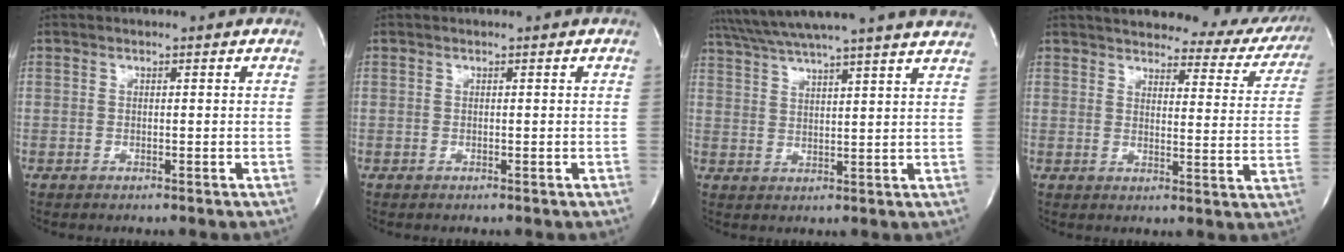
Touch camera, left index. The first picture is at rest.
{"total": 0.0}
{"total": 21.2, "force": [19.1, -0.7, 9.2], "torque": [-0.162, 0.002, 0.259]}
{"total": 18.8, "force": [17.1, 5.2, 5.8], "torque": [-0.056, -0.031, 0.183]}